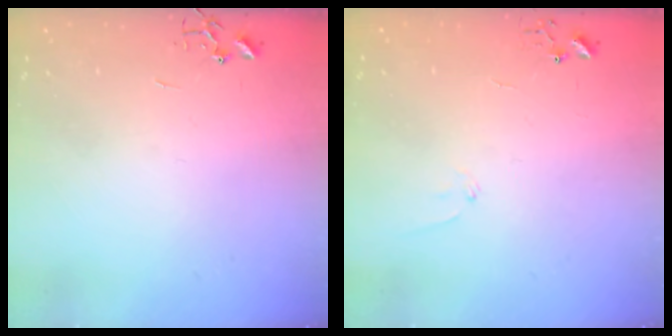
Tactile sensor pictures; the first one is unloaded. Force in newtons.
{"total": 5.5, "press": 5.5, "slide": 0.6}